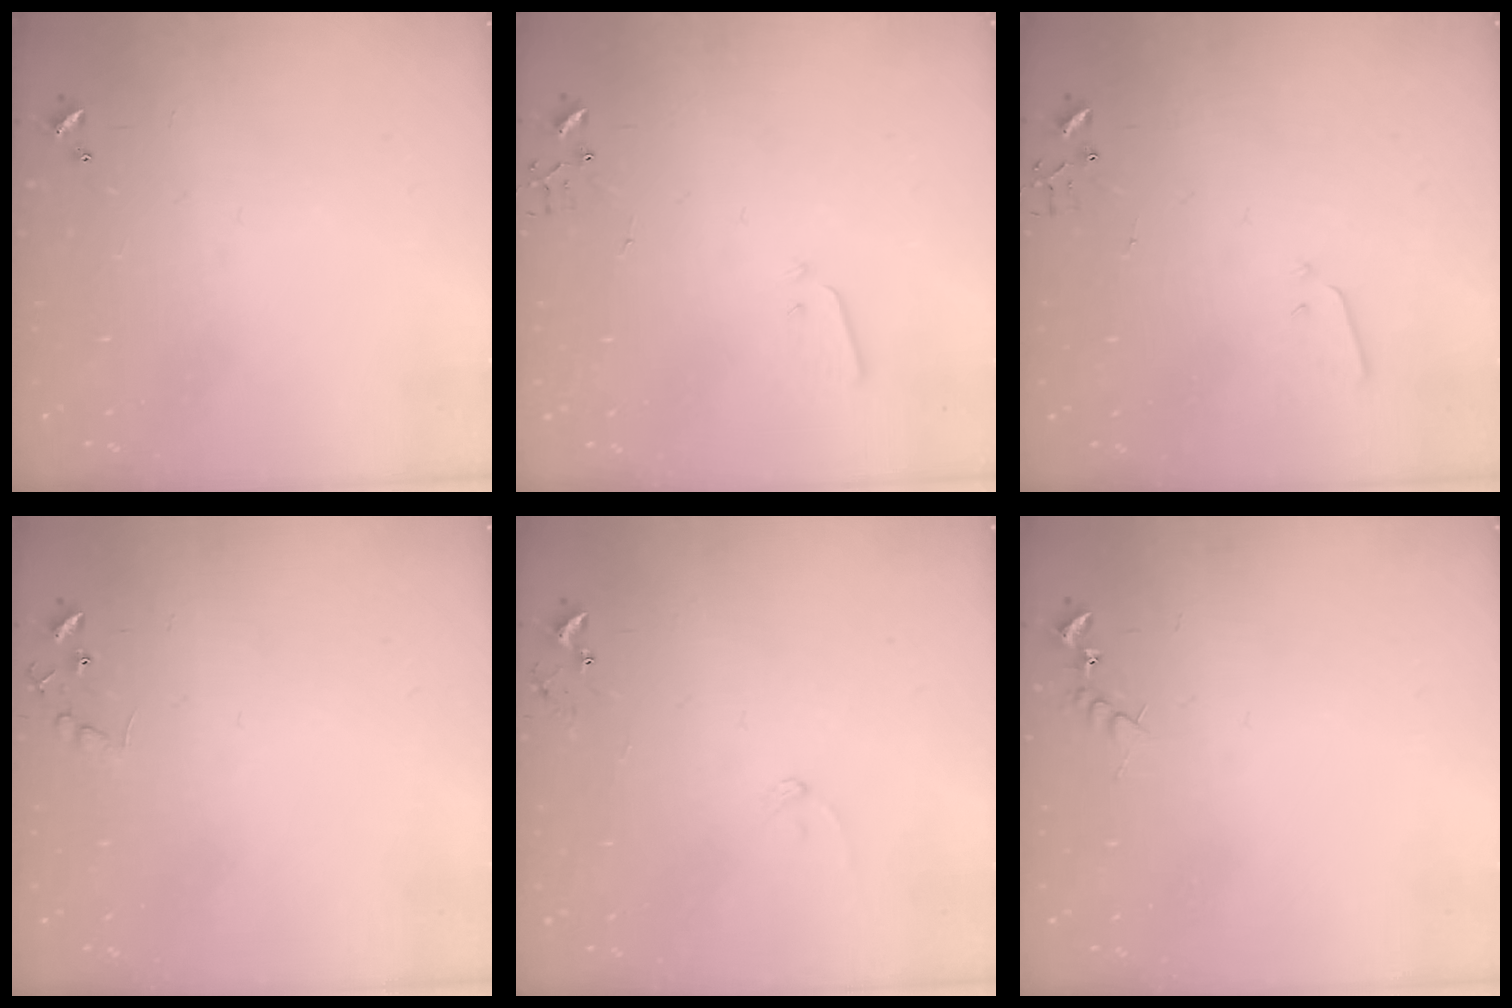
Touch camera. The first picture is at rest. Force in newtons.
{"total": 2.1, "press": 2.0, "slide": 0.4}
{"total": 2.1, "press": 2.1, "slide": 0.3}
{"total": 8.9, "press": 8.9, "slide": 0.5}
{"total": 7.8, "press": 7.7, "slide": 0.5}
{"total": 6.0, "press": 6.0, "slide": 0.6}